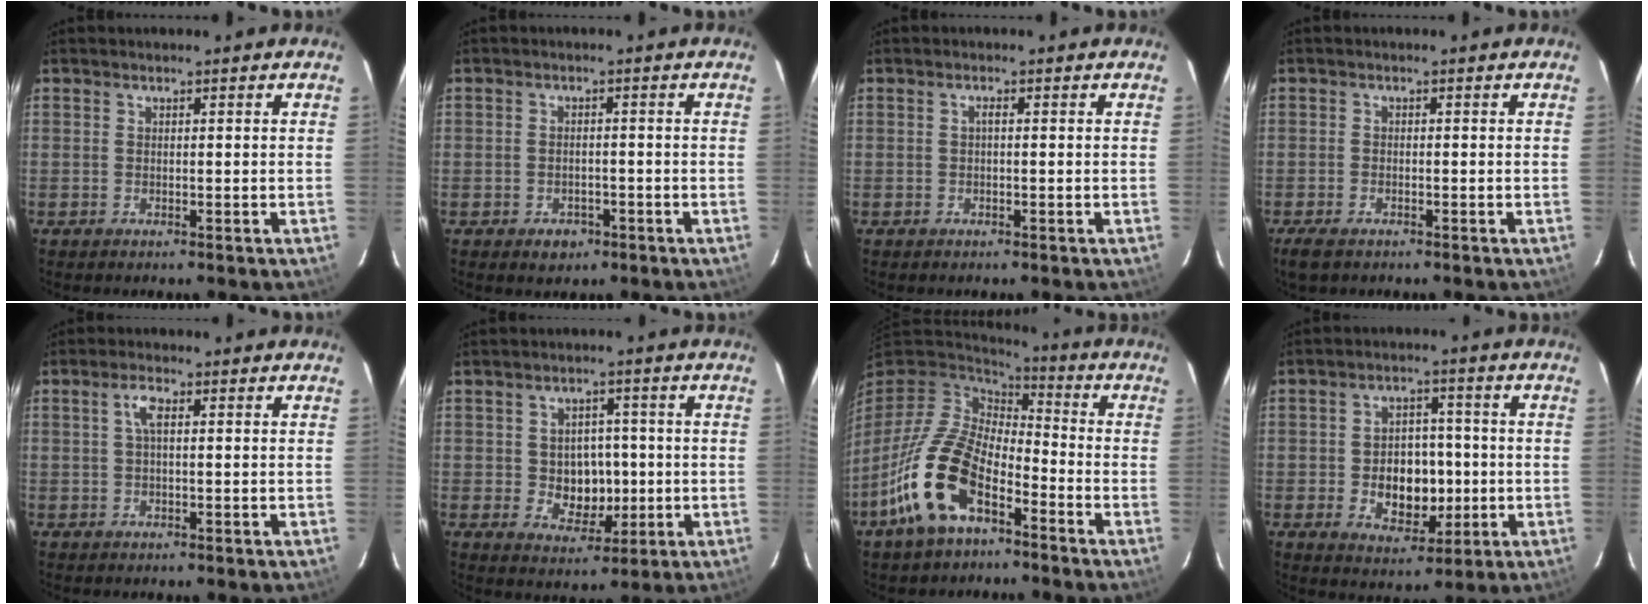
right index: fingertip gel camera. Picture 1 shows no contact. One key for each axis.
{"total": 3.3, "fx": -1.5, "fy": 2.7, "fz": 1.1, "tx": -0.025, "ty": 0.004, "tz": -0.013}
{"total": 0.7, "fx": 0.0, "fy": 0.1, "fz": 0.7, "tx": -0.012, "ty": 0.005, "tz": -0.001}
{"total": 3.4, "fx": -2.4, "fy": 1.5, "fz": 1.9, "tx": -0.046, "ty": -0.011, "tz": -0.047}
{"total": 2.8, "fx": 0.7, "fy": 0.9, "fz": 2.6, "tx": -0.054, "ty": 0.008, "tz": 0.013}
{"total": 6.7, "fx": -0.4, "fy": 5.8, "fz": 3.5, "tx": -0.065, "ty": 0.007, "tz": 0.009}
{"total": 17.1, "fx": -8.7, "fy": 8.4, "fz": 12.1, "tx": -0.255, "ty": -0.015, "tz": -0.172}
{"total": 9.5, "fx": -1.5, "fy": 7.0, "fz": 6.2, "tx": -0.119, "ty": 0.007, "tz": -0.009}